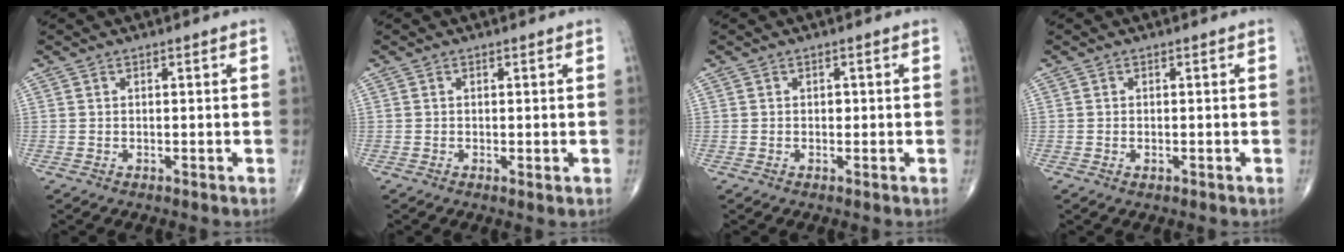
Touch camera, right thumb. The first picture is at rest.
{"total": 0.8, "force": [-0.1, 0.2, 0.7], "torque": [-0.016, -0.005, -0.003]}
{"total": 0.8, "force": [0.1, 0.6, 0.5], "torque": [-0.002, 0.002, -0.001]}
{"total": 0.8, "force": [-0.3, 0.5, 0.6], "torque": [-0.012, 0.002, -0.003]}